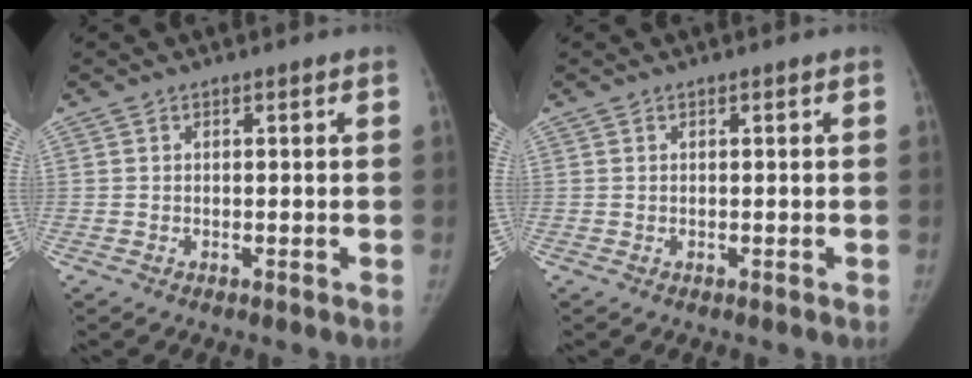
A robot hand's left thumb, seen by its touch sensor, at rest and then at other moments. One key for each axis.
{"total": 0.0}